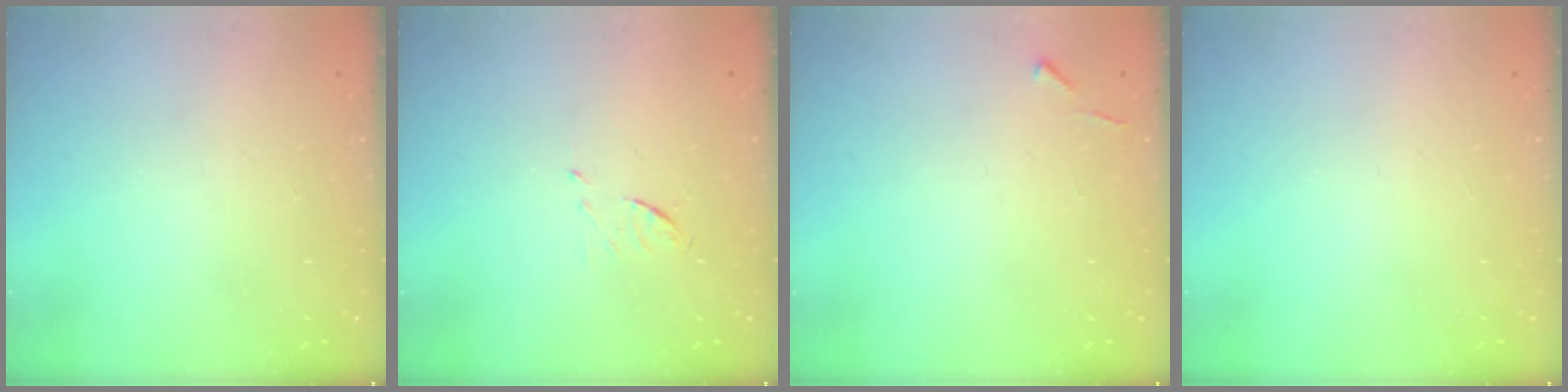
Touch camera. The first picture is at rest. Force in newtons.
{"total": 5.2, "press": 5.1, "slide": 0.8}
{"total": 4.3, "press": 4.3, "slide": 0.6}
{"total": 0.0}